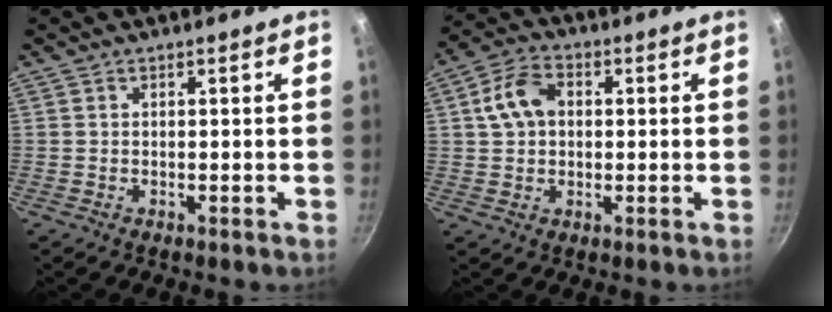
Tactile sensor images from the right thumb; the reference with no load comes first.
{"total": 8.0, "force": [1.3, 5.9, 5.3], "torque": [-0.085, 0.017, 0.014]}